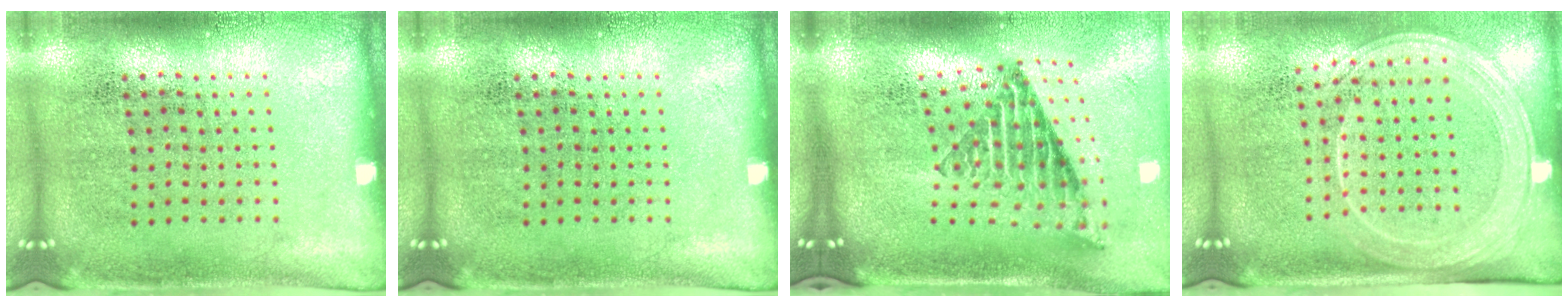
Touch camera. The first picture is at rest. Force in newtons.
{"total": 0.0}
{"total": 2.8, "press": 1.7, "slide": 2.2}
{"total": 2.1, "press": 1.8, "slide": 1.0}